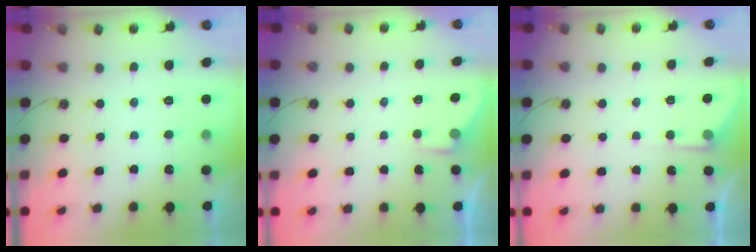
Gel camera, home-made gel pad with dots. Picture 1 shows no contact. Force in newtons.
{"total": 2.4, "press": 2.4, "slide": 0.4}
{"total": 3.9, "press": 3.8, "slide": 0.6}